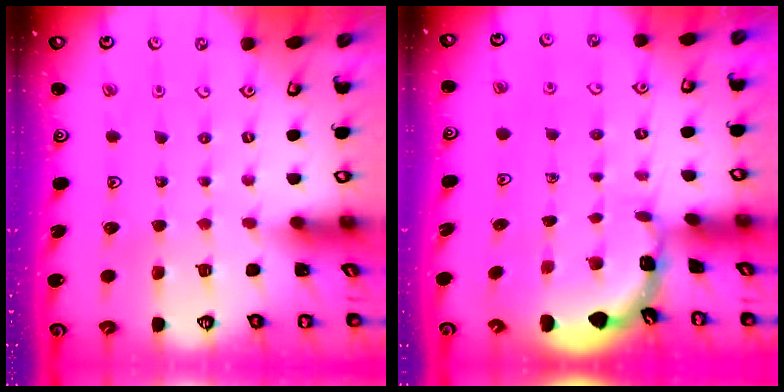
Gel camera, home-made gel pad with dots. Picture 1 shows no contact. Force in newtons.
{"total": 1.9, "press": 1.9, "slide": 0.1}